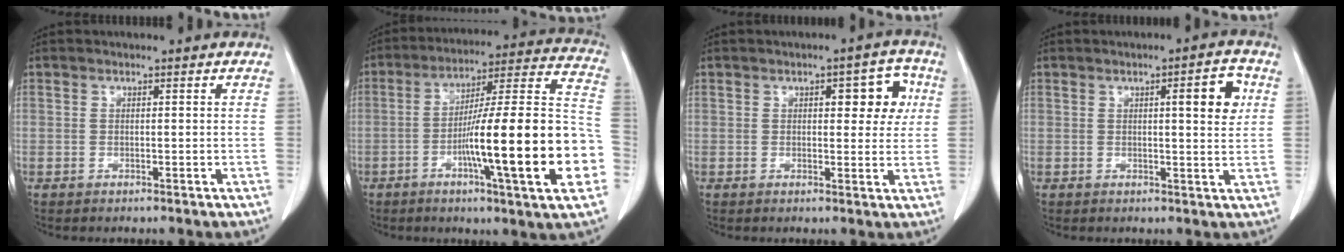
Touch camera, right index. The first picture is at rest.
{"total": 23.3, "force": [-6.3, 1.1, 22.4], "torque": [-0.275, 0.011, -0.097]}
{"total": 6.0, "force": [1.7, 2.5, 5.1], "torque": [-0.054, 0.018, 0.020]}
{"total": 5.4, "force": [1.5, 0.9, 5.1], "torque": [-0.069, 0.003, 0.019]}